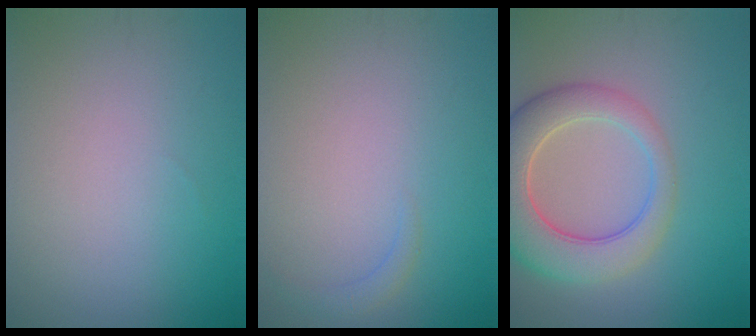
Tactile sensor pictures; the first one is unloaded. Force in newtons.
{"total": 1.0, "press": 1.0, "slide": 0.2}
{"total": 7.3, "press": 7.2, "slide": 0.9}